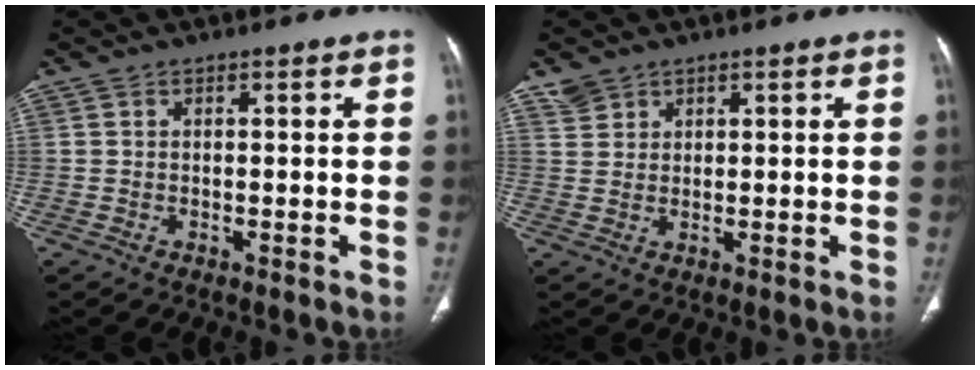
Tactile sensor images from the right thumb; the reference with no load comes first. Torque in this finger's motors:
{"motor_torque": [-0.19, 0.02, 0.11, 0.41, 0.05]}